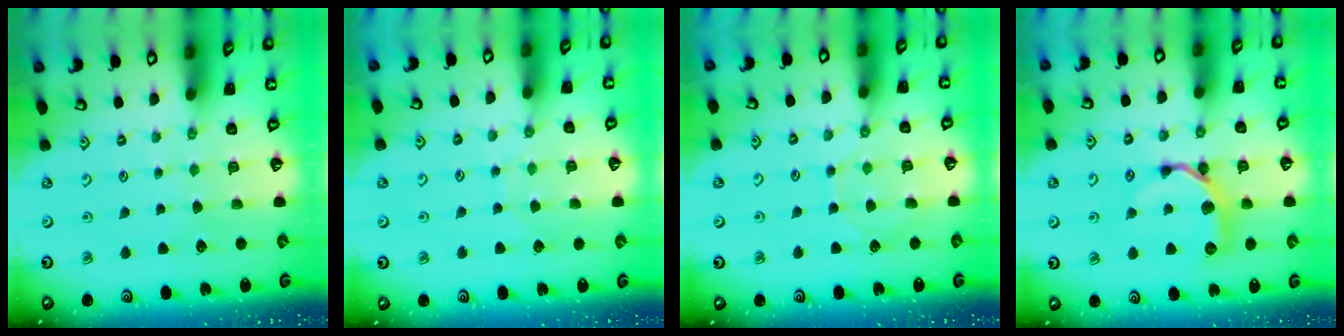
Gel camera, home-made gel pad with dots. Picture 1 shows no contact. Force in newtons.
{"total": 6.6, "press": 6.6, "slide": 0.5}
{"total": 6.2, "press": 6.1, "slide": 0.7}
{"total": 9.9, "press": 9.9, "slide": 0.3}